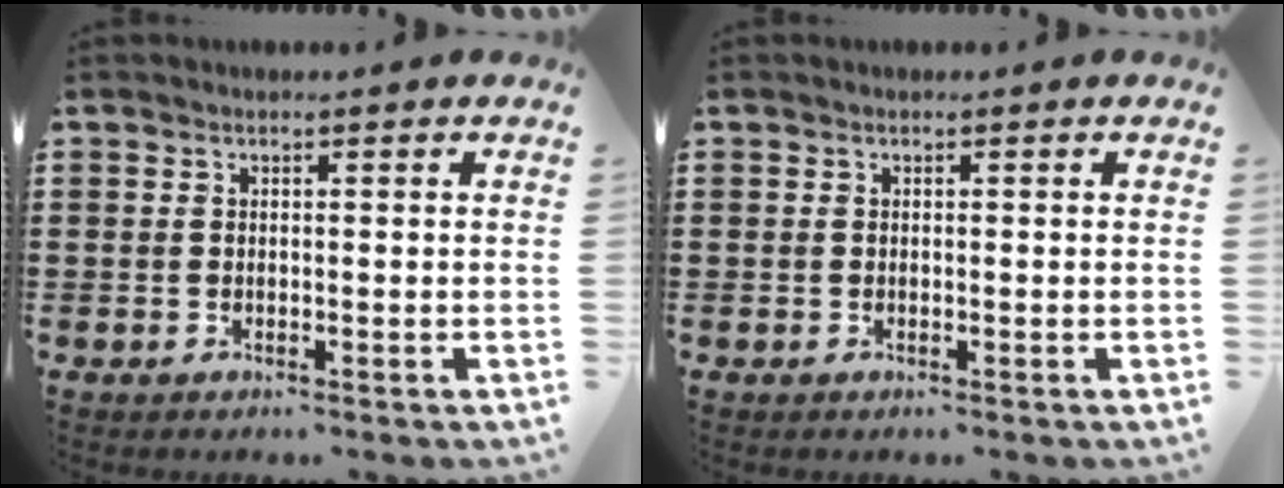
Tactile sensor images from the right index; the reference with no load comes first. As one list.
[{"total": 0.0}]